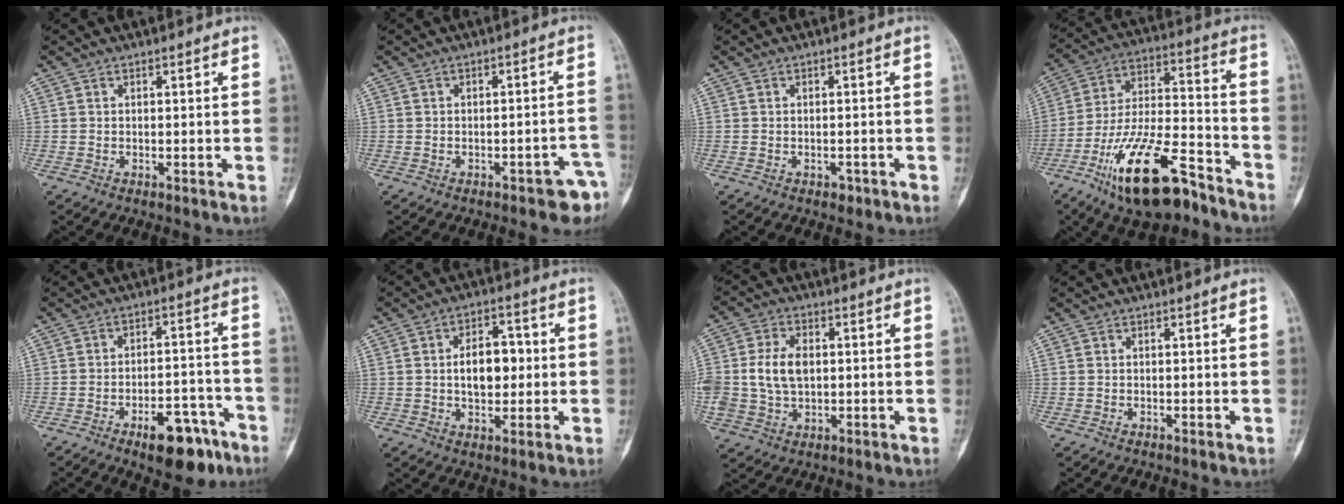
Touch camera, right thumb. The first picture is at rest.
{"total": 5.9, "force": [-3.3, 2.4, 4.2], "torque": [-0.033, 0.029, -0.036]}
{"total": 1.3, "force": [-0.8, 0.9, 0.6], "torque": [-0.007, 0.007, -0.008]}
{"total": 20.8, "force": [-13.0, 7.5, 14.4], "torque": [-0.269, 0.075, -0.228]}
{"total": 11.6, "force": [-6.9, 5.1, 7.8], "torque": [-0.087, 0.050, -0.095]}
{"total": 8.8, "force": [0.3, 5.4, 6.9], "torque": [-0.079, 0.013, 0.004]}
{"total": 8.9, "force": [0.4, 6.2, 6.4], "torque": [-0.121, 0.008, 0.012]}
{"total": 0.0}